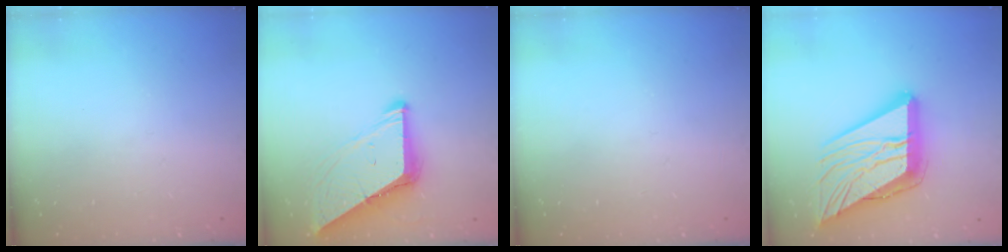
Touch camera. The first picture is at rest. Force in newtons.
{"total": 8.6, "press": 8.6, "slide": 0.9}
{"total": 0.0}
{"total": 24.2, "press": 24.1, "slide": 2.8}